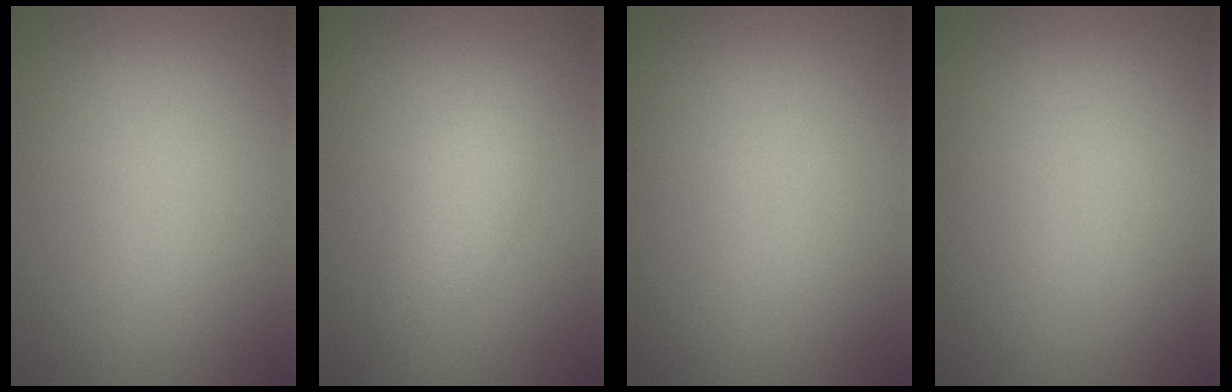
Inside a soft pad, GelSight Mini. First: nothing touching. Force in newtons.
{"total": 2.7, "press": 2.7, "slide": 0.2}
{"total": 0.0}
{"total": 0.0}